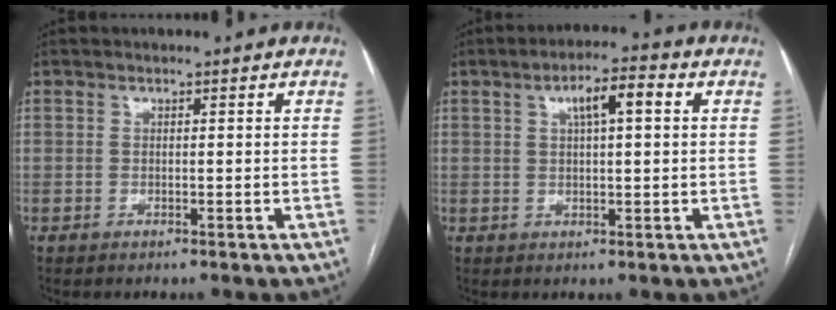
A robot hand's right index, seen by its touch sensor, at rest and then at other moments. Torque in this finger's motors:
{"motor_torque": [0.68, 0.27, 0.40, 0.07]}